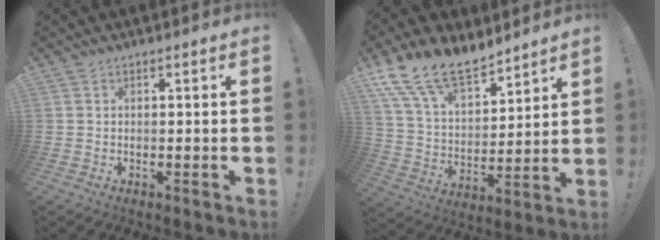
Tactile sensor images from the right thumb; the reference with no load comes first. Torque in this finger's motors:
{"motor_torque": [-0.84, 2.24, 0.40, 0.12, 0.07]}